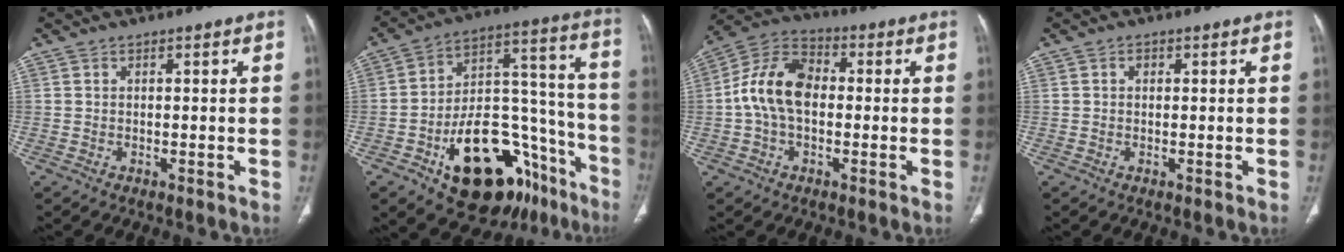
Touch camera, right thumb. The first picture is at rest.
{"total": 26.8, "force": [-13.5, 14.7, 17.9], "torque": [-0.206, 0.103, -0.193]}
{"total": 12.1, "force": [-0.2, 7.9, 9.2], "torque": [-0.168, 0.033, -0.014]}
{"total": 0.9, "force": [0.2, 0.7, 0.5], "torque": [-0.004, 0.002, 0.002]}